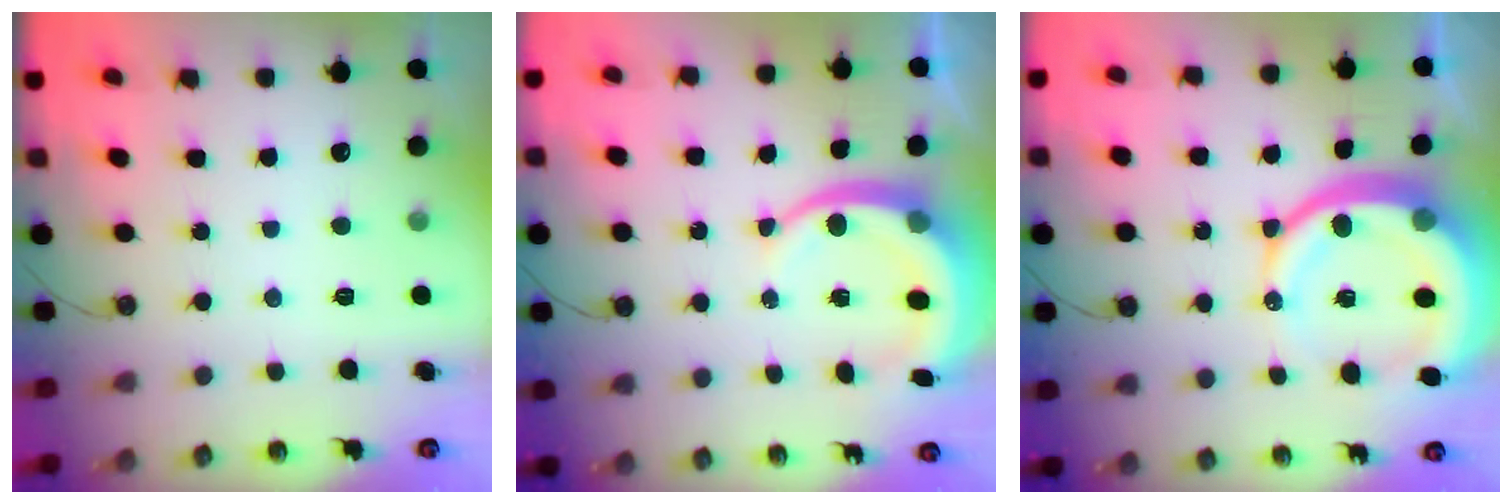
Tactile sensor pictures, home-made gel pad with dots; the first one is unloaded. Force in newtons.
{"total": 11.0, "press": 10.8, "slide": 1.8}
{"total": 18.3, "press": 18.1, "slide": 2.3}